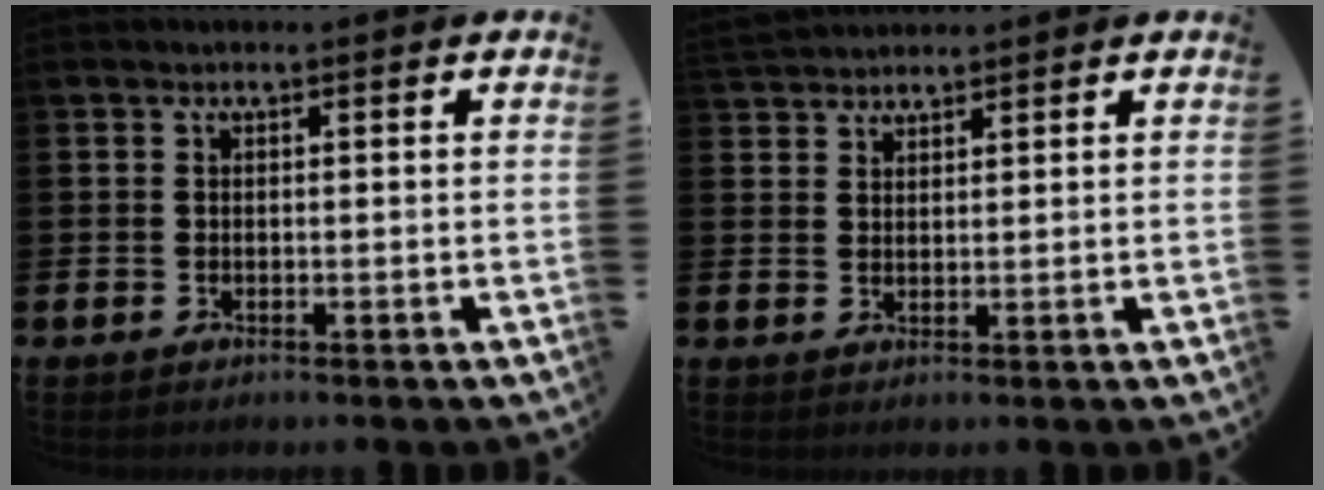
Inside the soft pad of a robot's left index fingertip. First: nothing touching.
{"total": 2.6, "force": [2.6, 0.5, -0.3], "torque": [0.001, -0.009, 0.049]}